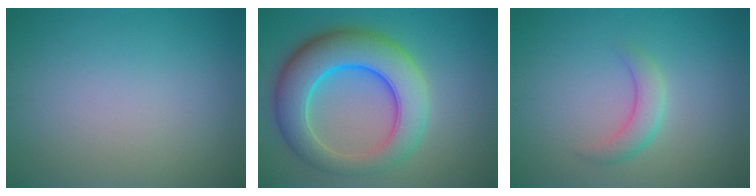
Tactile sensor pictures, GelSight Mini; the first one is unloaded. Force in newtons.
{"total": 9.4, "press": 9.4, "slide": 0.2}
{"total": 2.3, "press": 2.3, "slide": 0.0}